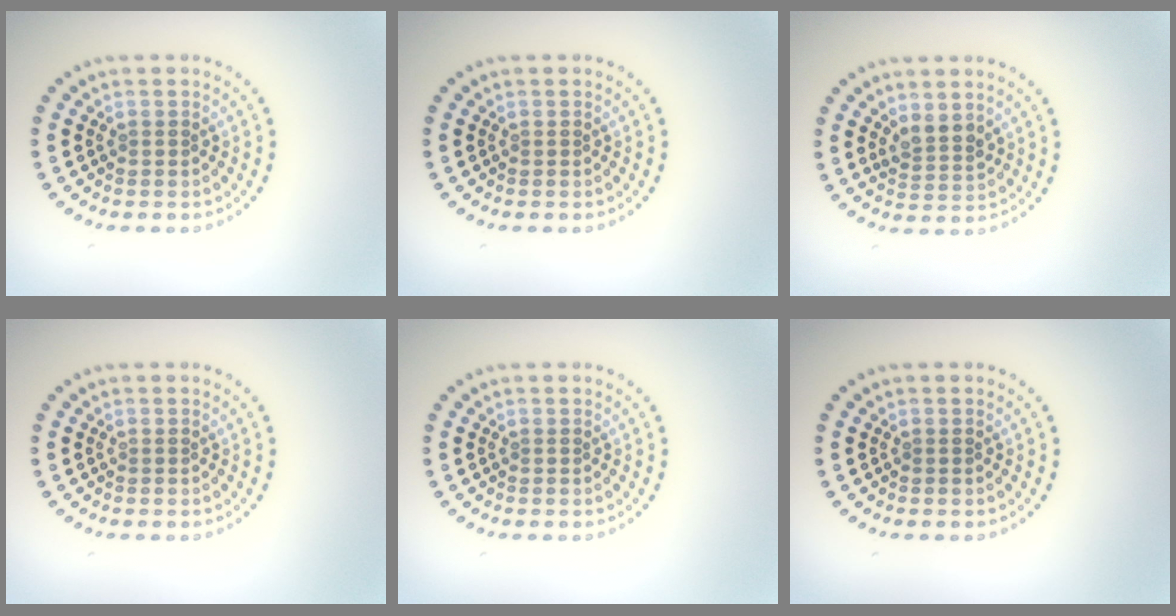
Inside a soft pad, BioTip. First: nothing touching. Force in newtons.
{"total": 0.0}
{"total": 2.2, "press": 1.9, "slide": 1.1}
{"total": 0.0}
{"total": 0.0}
{"total": 0.0}